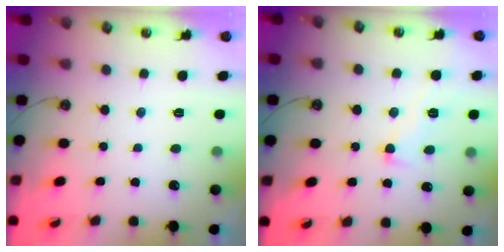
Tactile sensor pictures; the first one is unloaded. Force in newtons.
{"total": 1.0, "press": 0.3, "slide": 0.9}